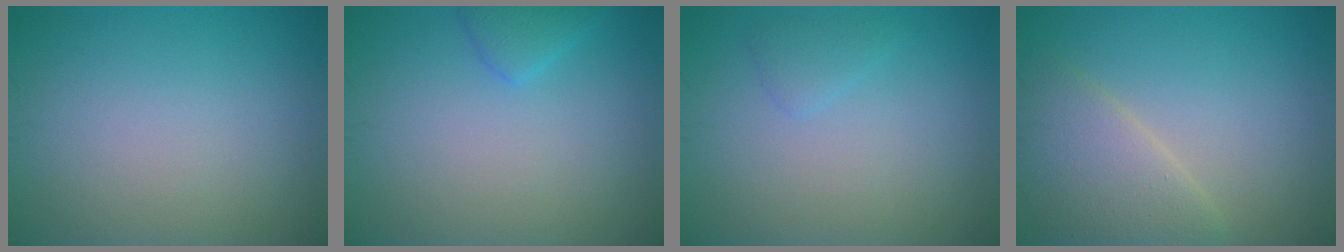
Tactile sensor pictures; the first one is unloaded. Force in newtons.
{"total": 1.7, "press": 1.7, "slide": 0.1}
{"total": 1.1, "press": 1.1, "slide": 0.1}
{"total": 4.3, "press": 4.3, "slide": 0.3}